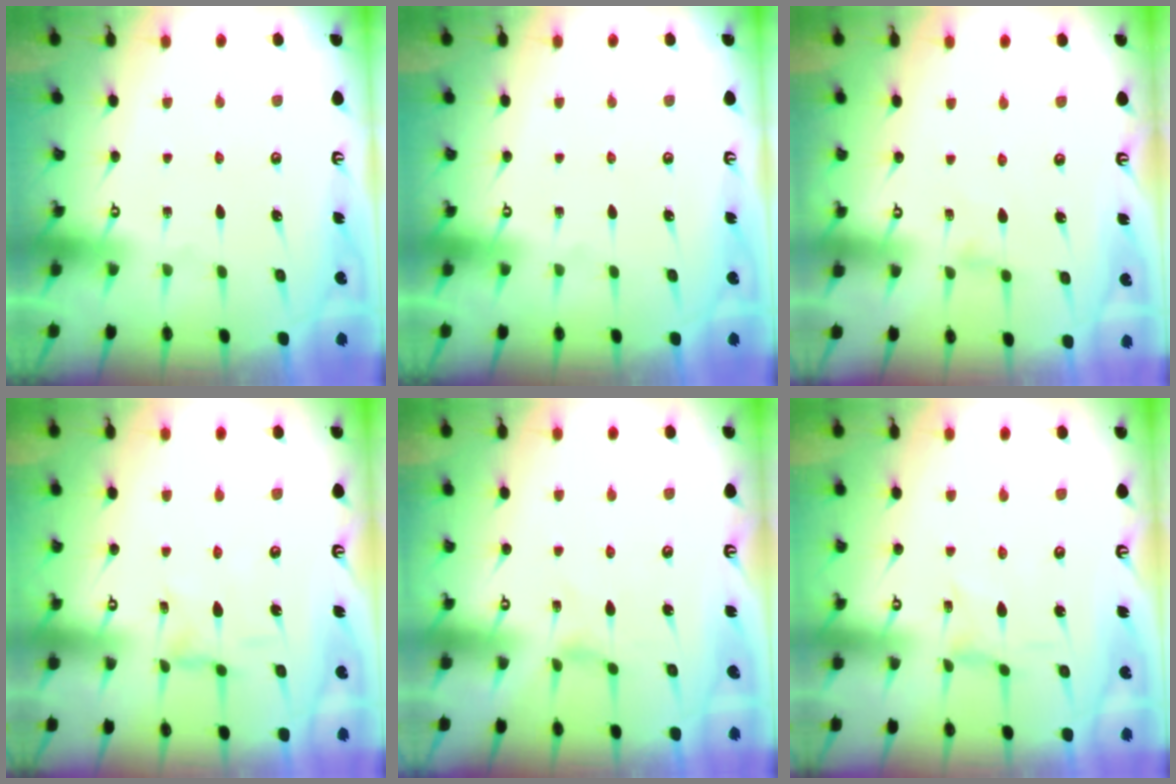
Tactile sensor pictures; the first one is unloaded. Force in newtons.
{"total": 0.0}
{"total": 0.6, "press": 0.5, "slide": 0.3}
{"total": 2.5, "press": 2.5, "slide": 0.4}
{"total": 0.0}
{"total": 0.0}